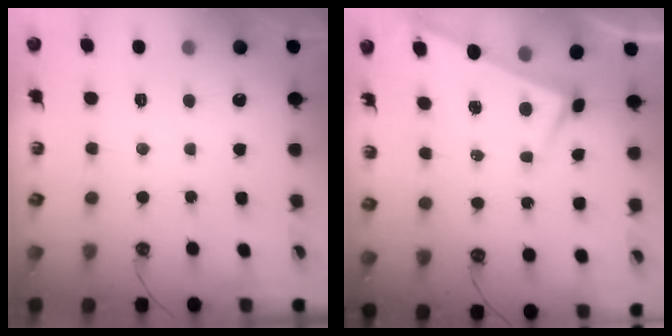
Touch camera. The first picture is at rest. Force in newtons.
{"total": 2.5, "press": 2.5, "slide": 0.3}